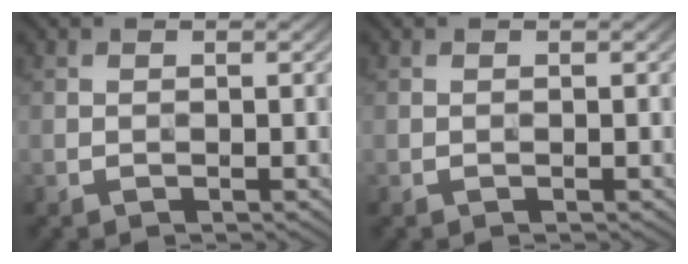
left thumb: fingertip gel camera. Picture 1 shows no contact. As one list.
[{"total": 0.0}]